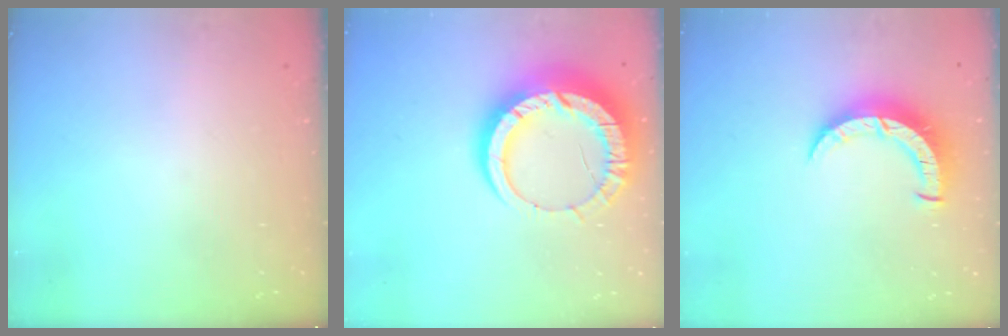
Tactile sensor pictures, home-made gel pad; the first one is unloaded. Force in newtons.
{"total": 16.0, "press": 15.9, "slide": 1.7}
{"total": 8.7, "press": 8.7, "slide": 0.9}